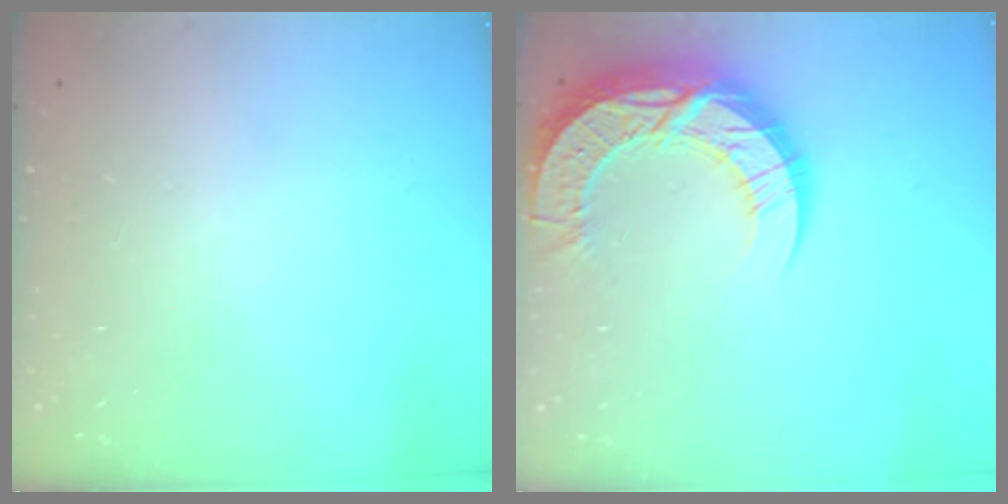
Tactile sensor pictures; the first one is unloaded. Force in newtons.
{"total": 16.5, "press": 16.5, "slide": 1.2}